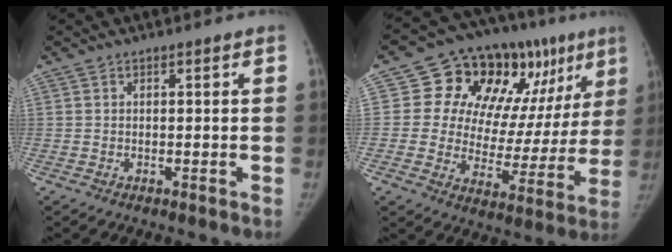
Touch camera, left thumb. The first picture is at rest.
{"total": 22.8, "force": [10.0, 12.5, 16.2], "torque": [-0.169, -0.005, 0.147]}